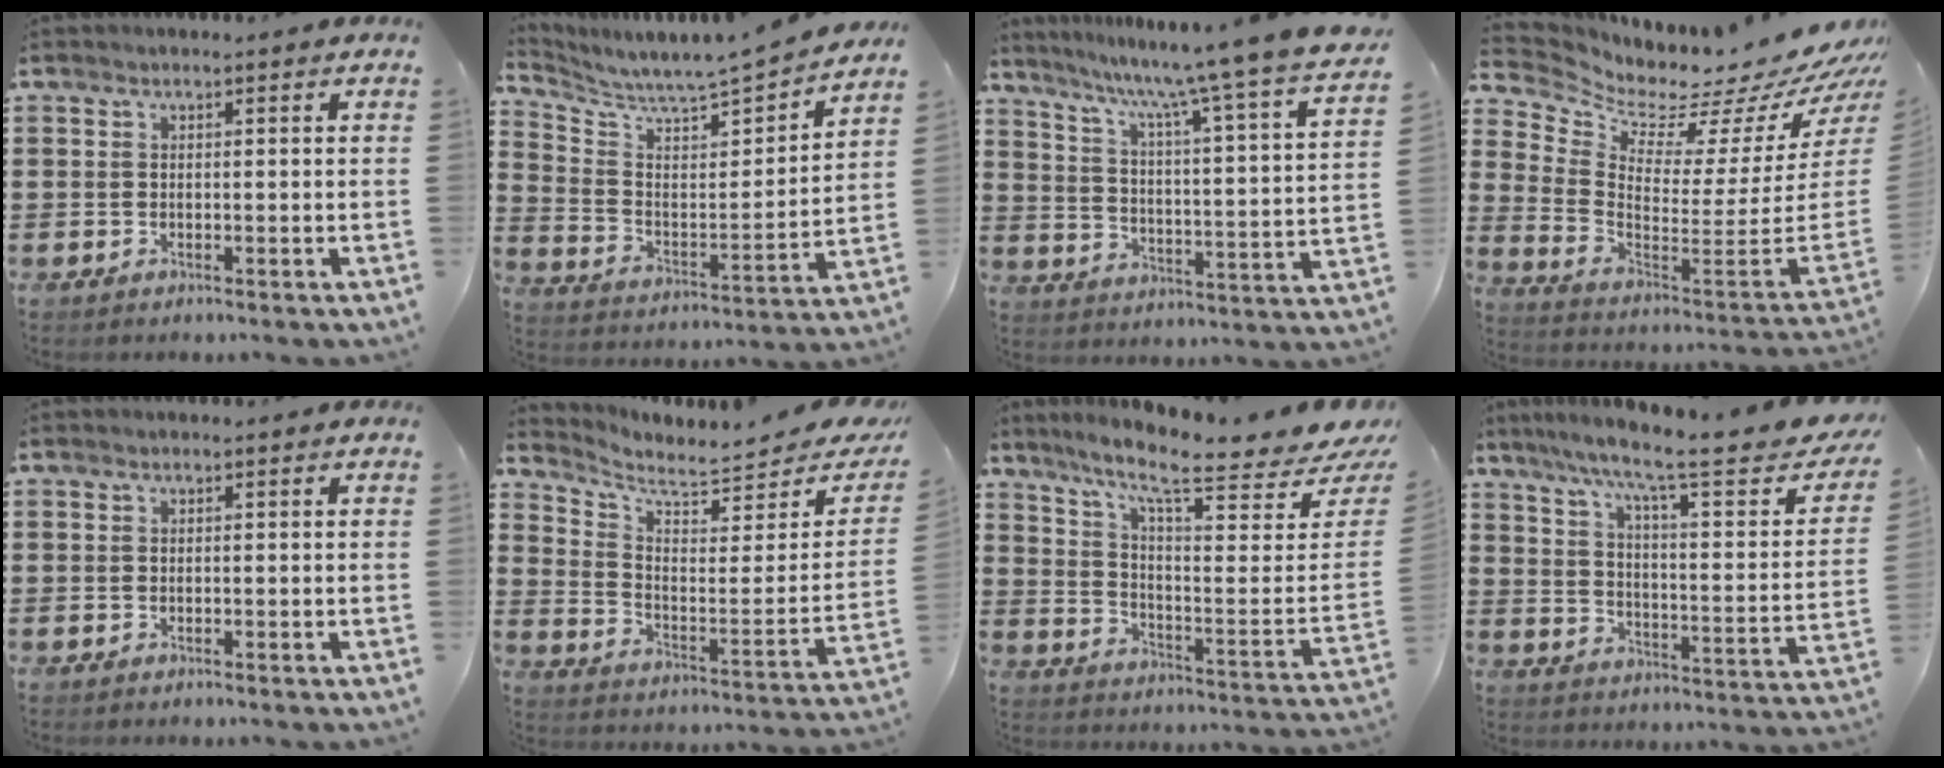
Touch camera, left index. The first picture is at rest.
{"total": 4.4, "force": [4.3, -0.5, 0.7], "torque": [-0.040, -0.055, 0.062]}
{"total": 8.9, "force": [7.4, -1.5, 4.7], "torque": [-0.105, -0.071, 0.107]}
{"total": 5.0, "force": [4.8, 0.8, 1.1], "torque": [-0.031, -0.085, 0.067]}
{"total": 0.0}
{"total": 5.7, "force": [5.1, 0.8, 2.3], "torque": [-0.064, -0.048, 0.084]}
{"total": 10.5, "force": [8.5, 0.7, 6.2], "torque": [-0.139, -0.067, 0.137]}
{"total": 8.6, "force": [6.5, 0.1, 5.6], "torque": [-0.117, -0.048, 0.097]}